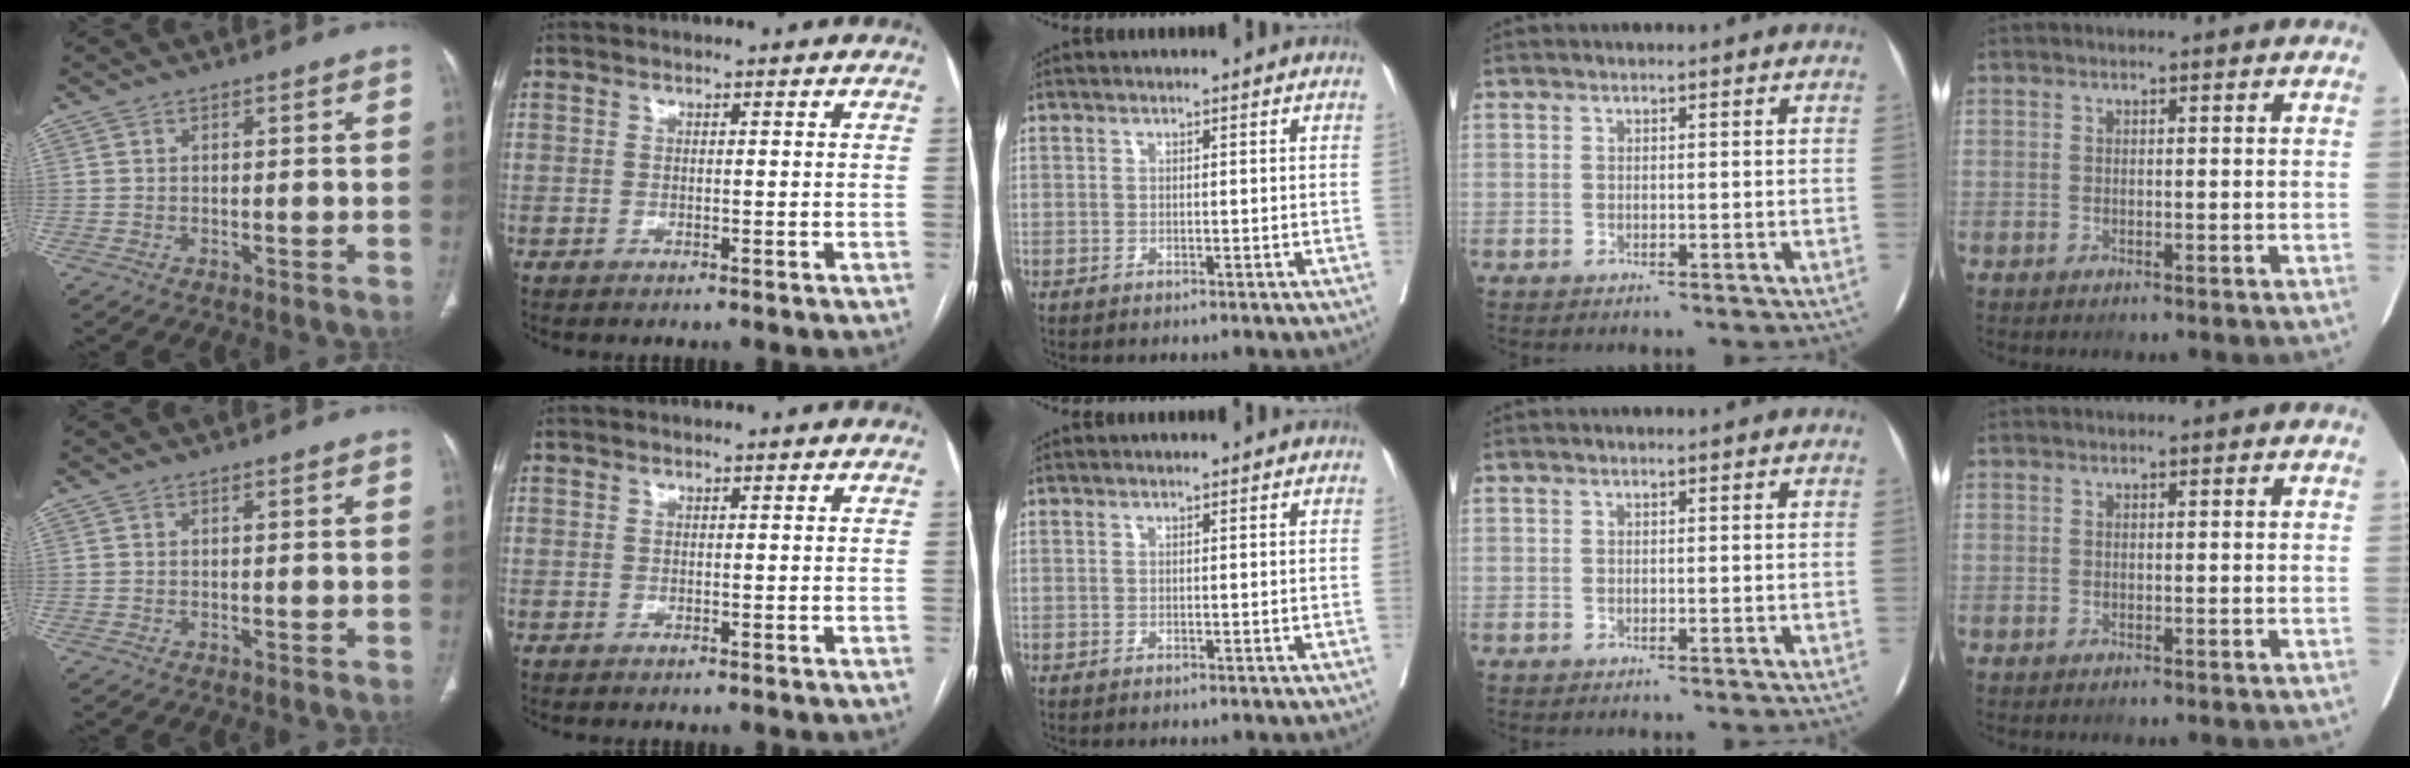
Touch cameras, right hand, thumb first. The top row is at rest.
{}